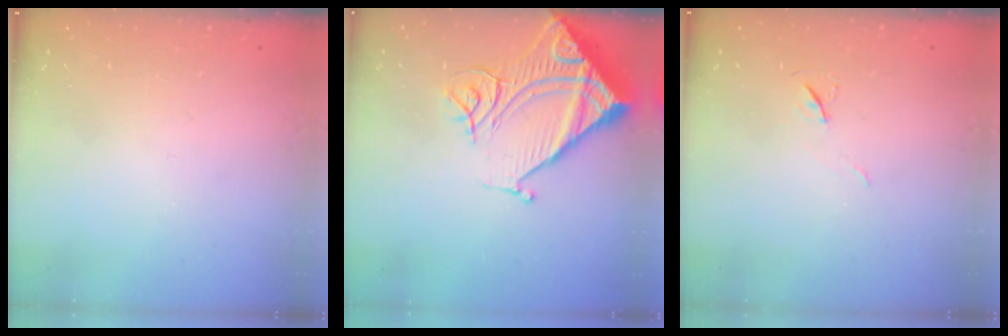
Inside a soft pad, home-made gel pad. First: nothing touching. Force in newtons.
{"total": 16.6, "press": 16.5, "slide": 1.7}
{"total": 6.4, "press": 5.8, "slide": 2.5}